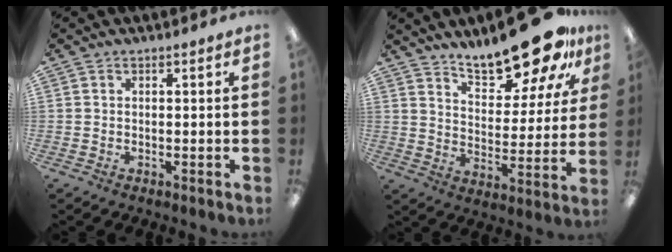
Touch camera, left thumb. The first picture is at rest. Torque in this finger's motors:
{"motor_torque": [0.15, 0.34, 1.42, -1.35, 0.29]}